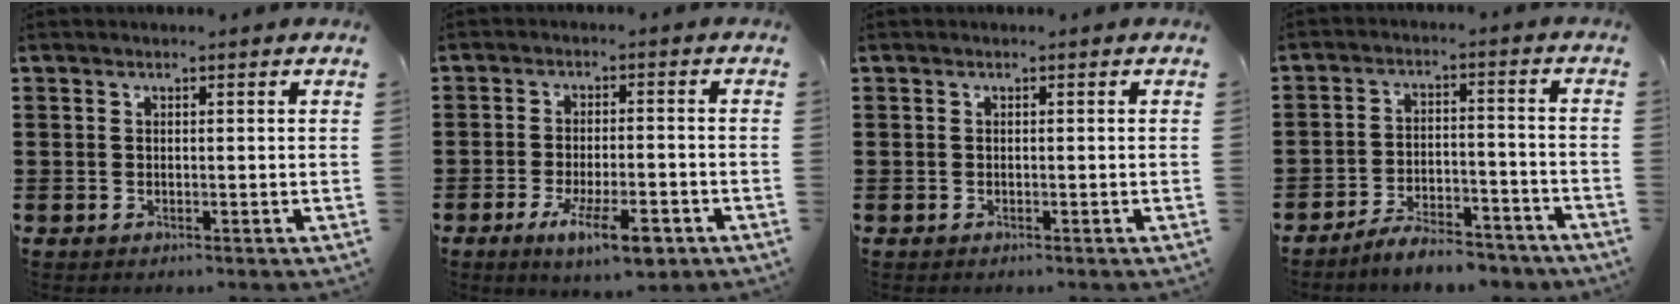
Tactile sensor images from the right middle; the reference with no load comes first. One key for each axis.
{"total": 7.5, "fx": -4.1, "fy": 2.2, "fz": 5.8, "tx": -0.108, "ty": -0.001, "tz": -0.071}
{"total": 0.0}
{"total": 6.0, "fx": -5.8, "fy": 0.8, "fz": 1.2, "tx": -0.015, "ty": 0.013, "tz": -0.111}